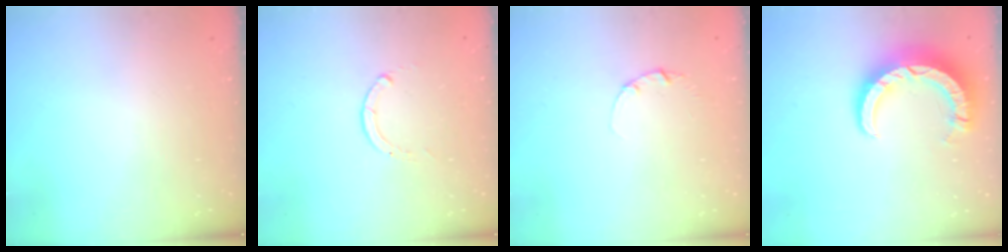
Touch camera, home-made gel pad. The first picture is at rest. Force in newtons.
{"total": 0.0}
{"total": 1.3, "press": 1.3, "slide": 0.2}
{"total": 9.9, "press": 9.8, "slide": 1.0}